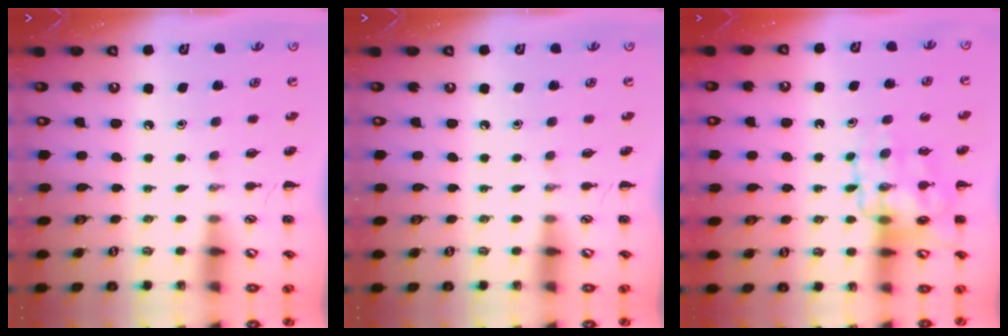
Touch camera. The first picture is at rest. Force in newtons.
{"total": 0.0}
{"total": 12.0, "press": 11.7, "slide": 2.4}